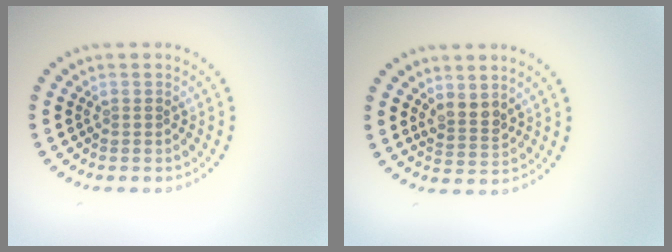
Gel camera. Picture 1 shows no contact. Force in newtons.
{"total": 2.0, "press": 1.7, "slide": 1.1}